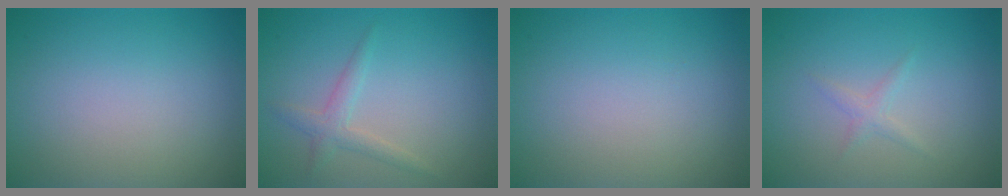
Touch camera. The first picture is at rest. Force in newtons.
{"total": 1.8, "press": 1.8, "slide": 0.1}
{"total": 0.0}
{"total": 1.0, "press": 1.0, "slide": 0.1}